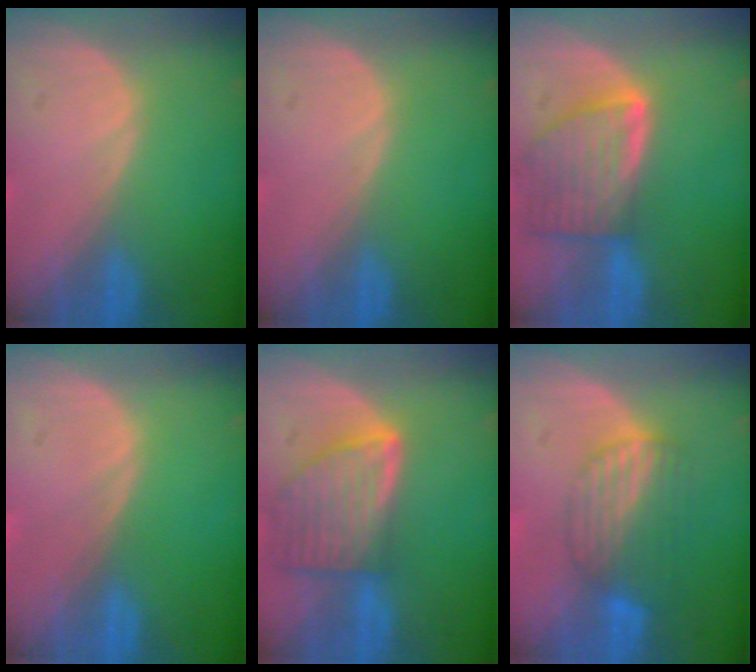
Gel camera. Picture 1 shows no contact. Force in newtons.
{"total": 0.0}
{"total": 8.1, "press": 7.2, "slide": 3.6}
{"total": 0.0}
{"total": 8.0, "press": 7.1, "slide": 3.6}
{"total": 6.8, "press": 6.1, "slide": 3.1}